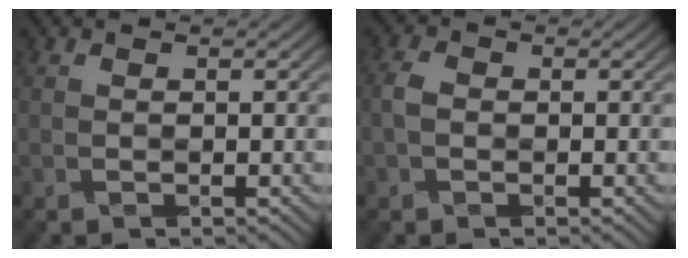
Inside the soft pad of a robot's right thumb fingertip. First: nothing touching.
{"total": 2.6, "force": [-0.4, 1.9, 1.7], "torque": [-0.040, 0.005, -0.016]}